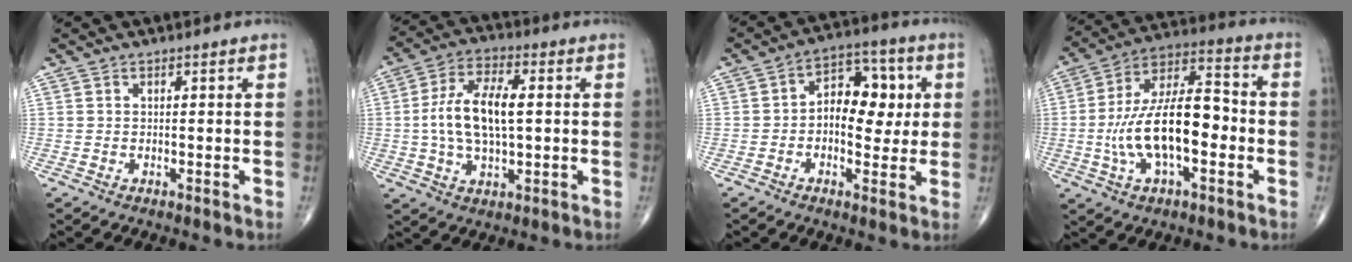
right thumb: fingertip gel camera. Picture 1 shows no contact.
{"total": 12.8, "force": [0.5, 6.2, 11.2], "torque": [-0.220, 0.014, 0.007]}
{"total": 11.4, "force": [0.7, 7.4, 8.6], "torque": [-0.085, 0.023, 0.006]}
{"total": 18.3, "force": [-3.2, 8.3, 15.9], "torque": [-0.285, 0.040, -0.060]}